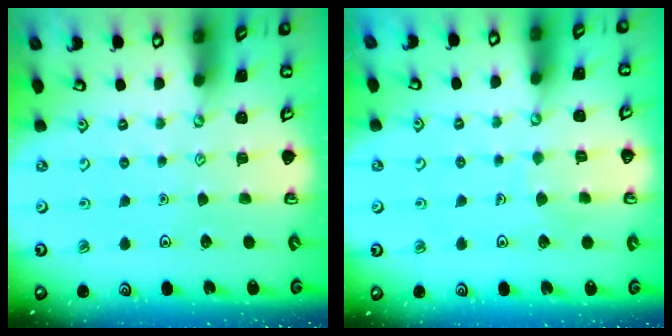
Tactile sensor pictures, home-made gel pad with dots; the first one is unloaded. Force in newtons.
{"total": 3.1, "press": 3.0, "slide": 0.3}